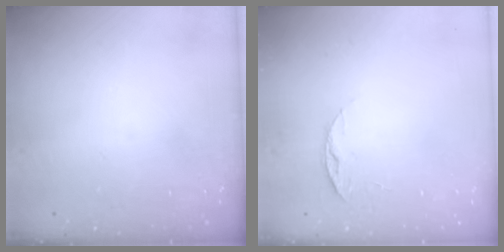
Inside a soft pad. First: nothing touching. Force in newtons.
{"total": 6.2, "press": 6.1, "slide": 0.7}